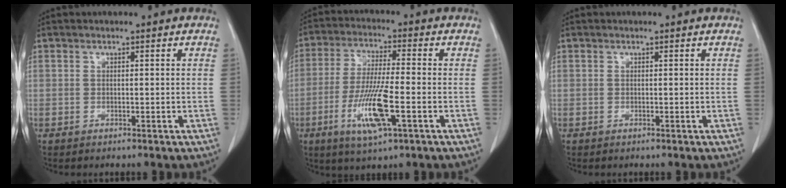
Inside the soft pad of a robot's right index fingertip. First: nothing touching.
{"total": 10.7, "force": [-3.7, 1.1, 10.0], "torque": [-0.198, -0.016, -0.070]}
{"total": 0.0}